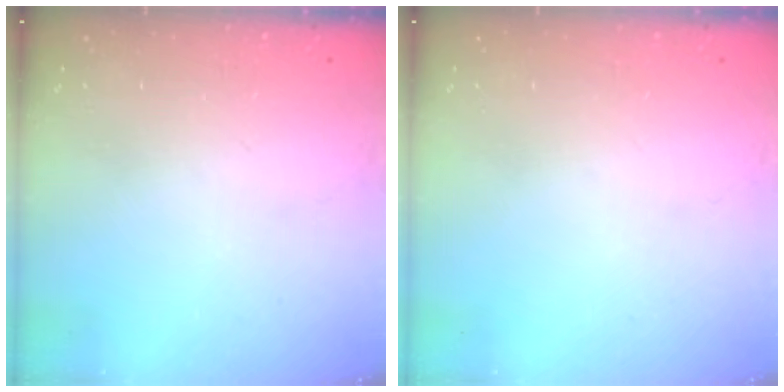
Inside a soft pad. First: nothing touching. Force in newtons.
{"total": 0.0}